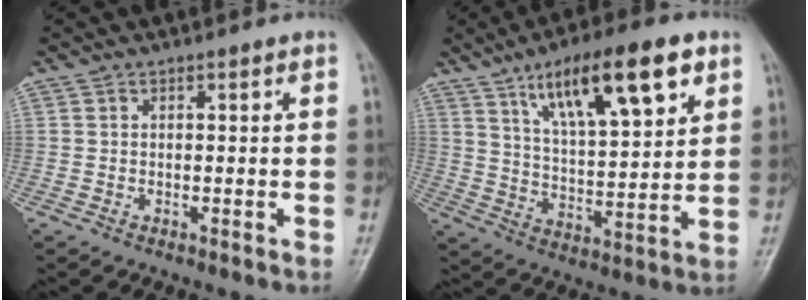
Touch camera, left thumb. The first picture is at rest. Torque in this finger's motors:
{"motor_torque": [1.80, 1.80, 1.78, -0.99, 0.46]}